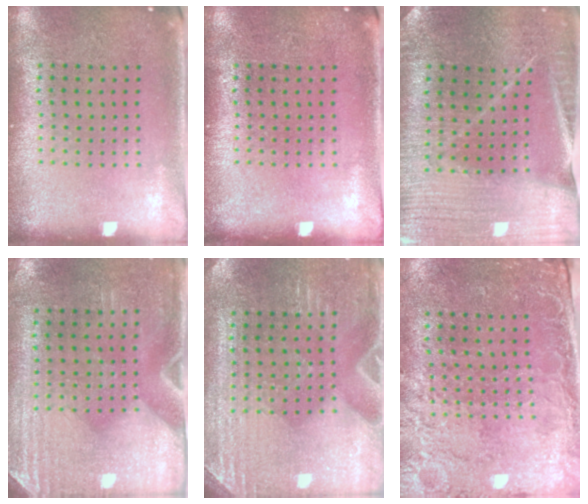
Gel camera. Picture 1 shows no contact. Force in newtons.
{"total": 0.0}
{"total": 2.3, "press": 2.3, "slide": 0.1}
{"total": 2.9, "press": 2.5, "slide": 1.4}
{"total": 2.9, "press": 2.9, "slide": 0.3}
{"total": 2.6, "press": 2.4, "slide": 1.1}